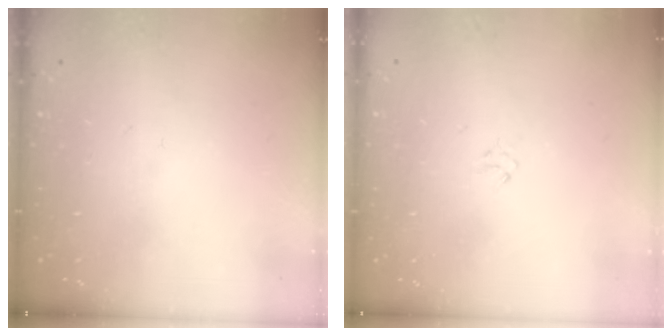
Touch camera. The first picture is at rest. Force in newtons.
{"total": 1.3, "press": 1.2, "slide": 0.5}